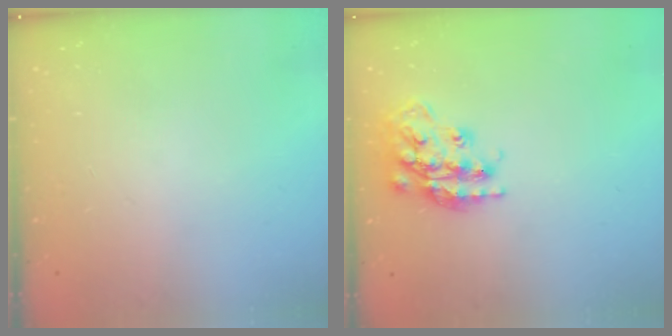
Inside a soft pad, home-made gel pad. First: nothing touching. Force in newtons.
{"total": 17.8, "press": 17.7, "slide": 1.3}